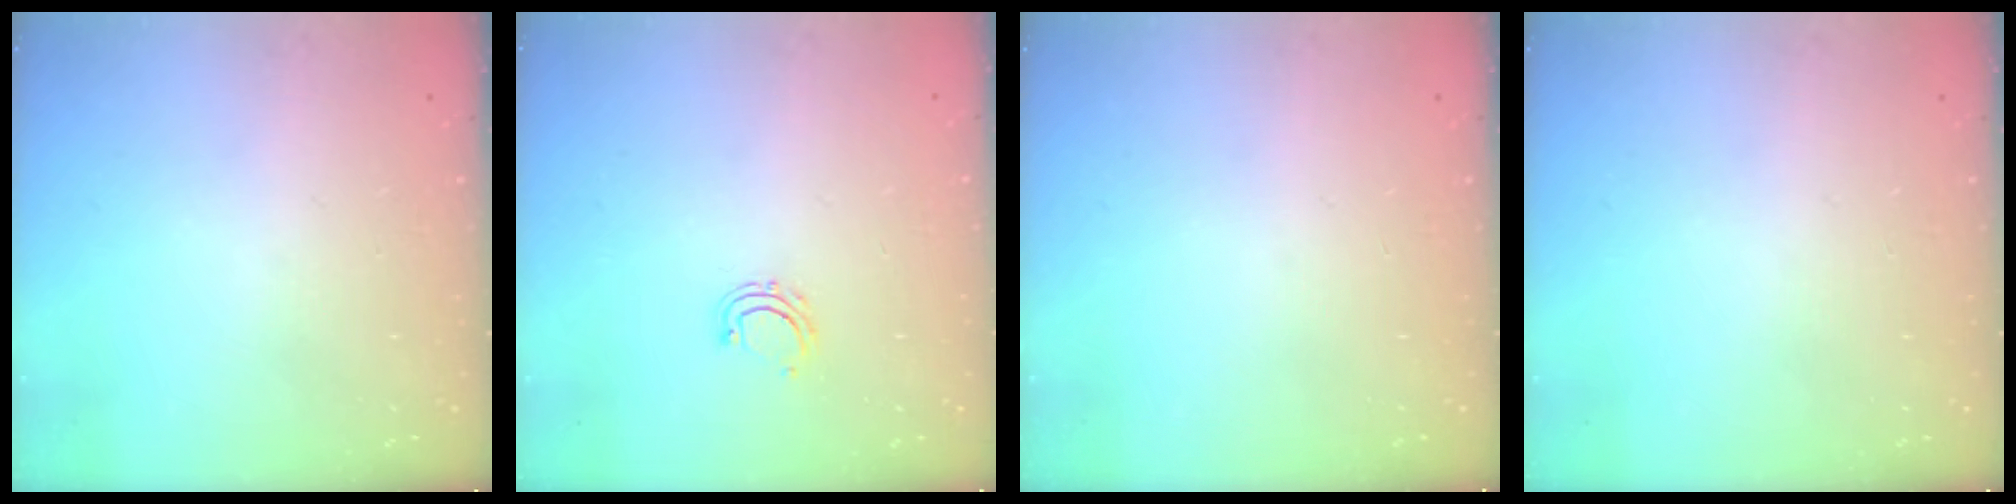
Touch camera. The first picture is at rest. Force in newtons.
{"total": 5.3, "press": 5.2, "slide": 1.1}
{"total": 0.0}
{"total": 0.0}